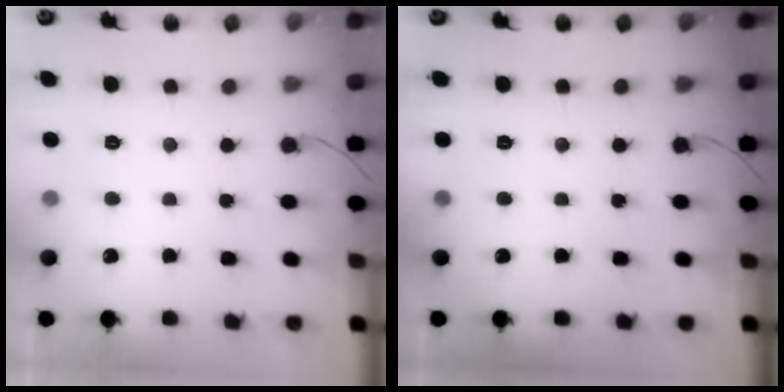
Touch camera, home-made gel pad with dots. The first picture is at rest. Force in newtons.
{"total": 0.0}